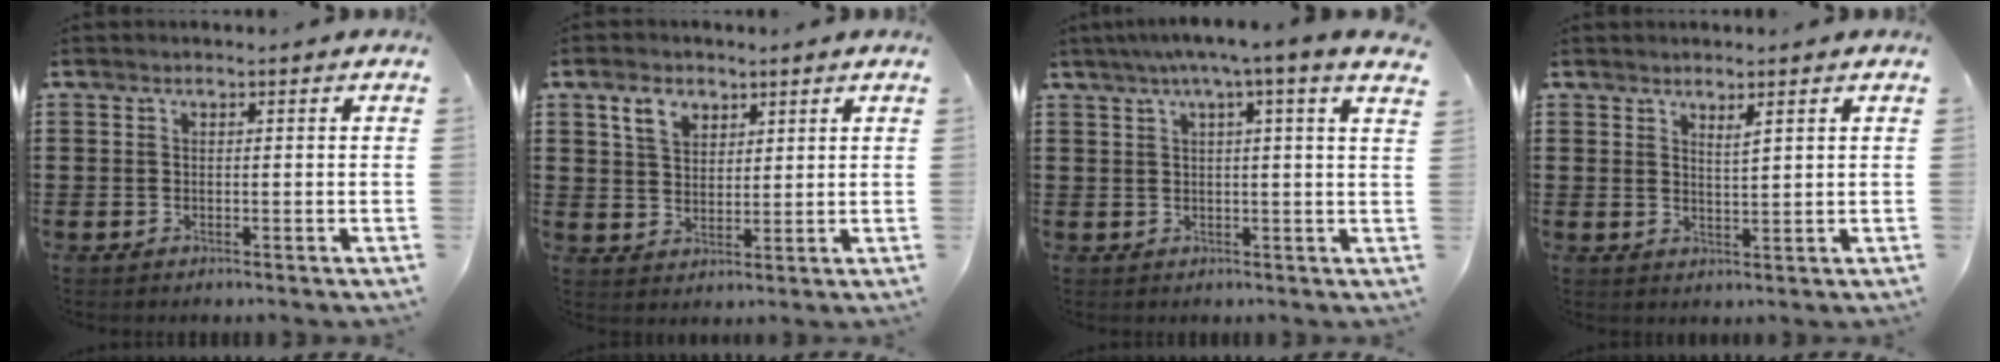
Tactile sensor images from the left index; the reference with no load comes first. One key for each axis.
{"total": 4.3, "fx": 2.5, "fy": 2.7, "fz": 2.2, "tx": -0.045, "ty": 0.008, "tz": 0.043}
{"total": 3.7, "fx": 2.2, "fy": -0.3, "fz": 3.0, "tx": -0.063, "ty": 0.000, "tz": 0.035}
{"total": 1.9, "fx": 1.6, "fy": 0.1, "fz": 1.1, "tx": -0.023, "ty": 0.002, "tz": 0.028}